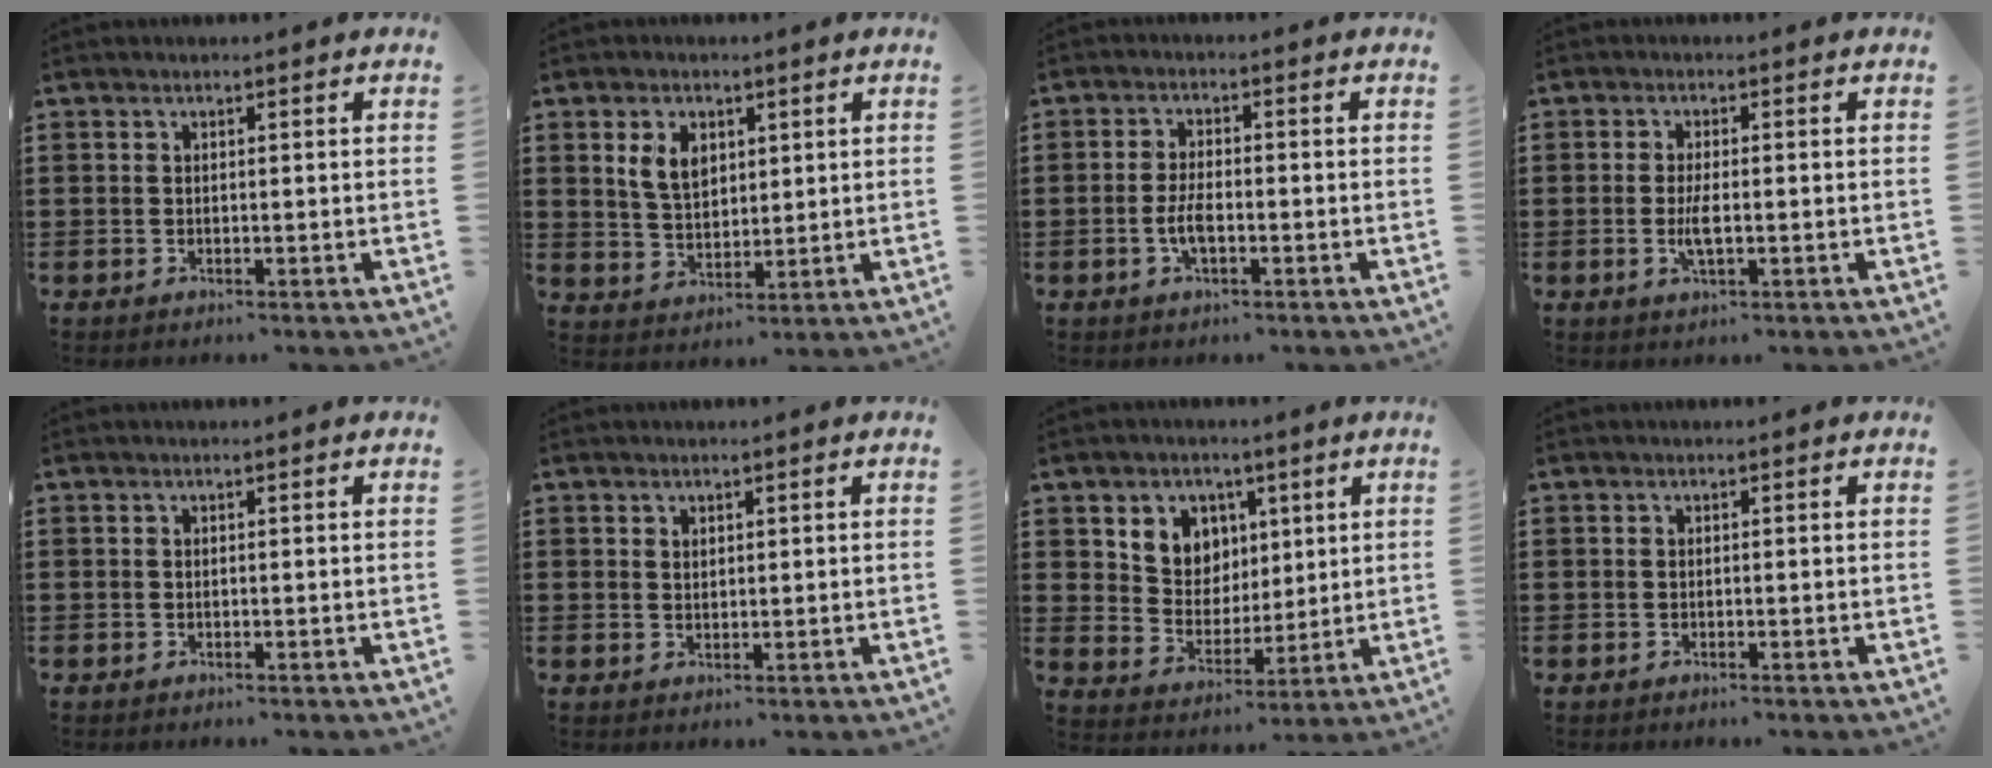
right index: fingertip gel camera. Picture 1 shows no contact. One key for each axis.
{"total": 5.3, "fx": 2.0, "fy": 3.5, "fz": 3.4, "tx": -0.079, "ty": 0.012, "tz": 0.036}
{"total": 3.9, "fx": -1.1, "fy": 1.5, "fz": 3.5, "tx": -0.084, "ty": -0.002, "tz": -0.025}
{"total": 3.3, "fx": -0.7, "fy": 1.0, "fz": 3.1, "tx": -0.067, "ty": -0.004, "tz": -0.017}
{"total": 0.0}
{"total": 1.1, "fx": 0.9, "fy": 0.6, "fz": 0.1, "tx": -0.004, "ty": 0.002, "tz": 0.018}
{"total": 6.2, "fx": 3.0, "fy": 5.4, "fz": 0.6, "tx": -0.040, "ty": -0.003, "tz": 0.052}
{"total": 0.0}